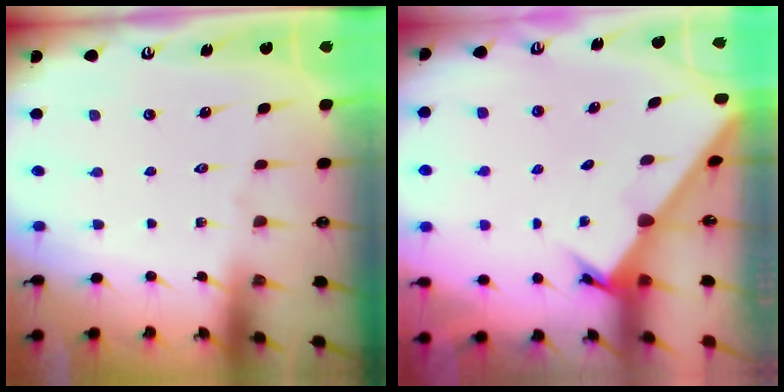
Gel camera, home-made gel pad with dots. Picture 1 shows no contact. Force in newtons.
{"total": 1.9, "press": 1.9, "slide": 0.2}